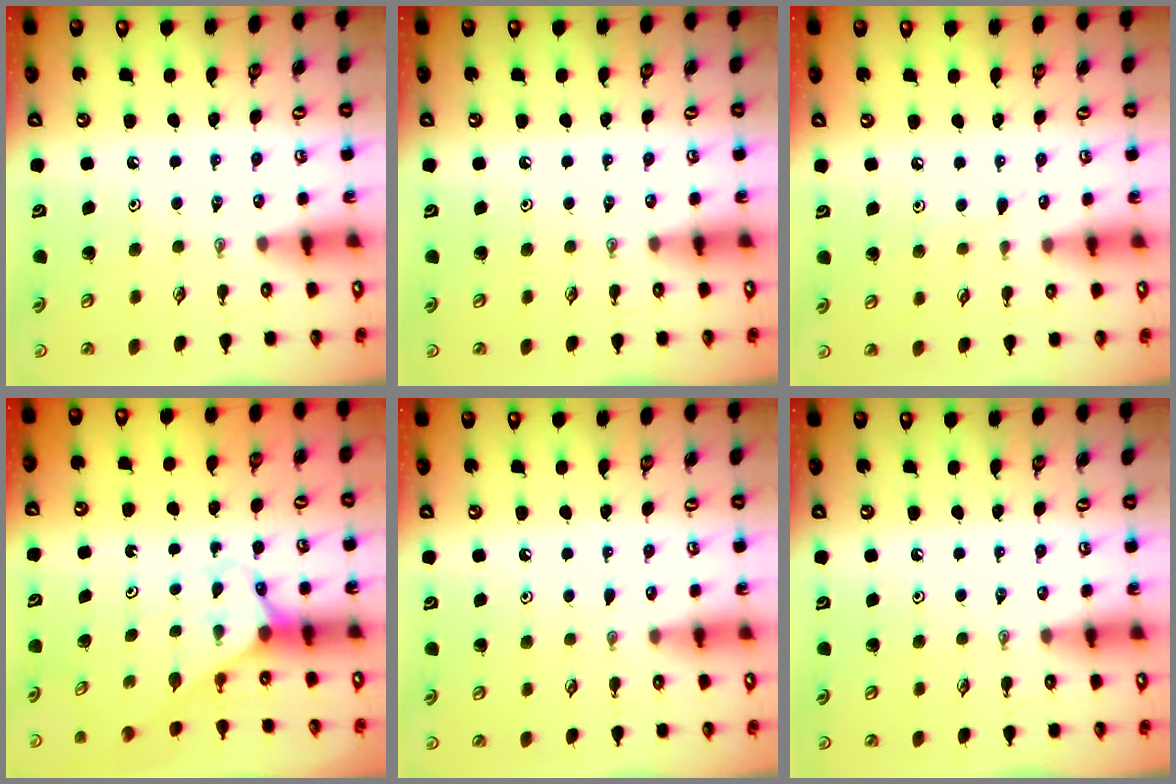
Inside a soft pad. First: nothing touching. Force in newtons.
{"total": 0.0}
{"total": 4.1, "press": 4.0, "slide": 0.5}
{"total": 2.9, "press": 2.9, "slide": 0.2}
{"total": 3.7, "press": 3.7, "slide": 0.5}
{"total": 0.0}